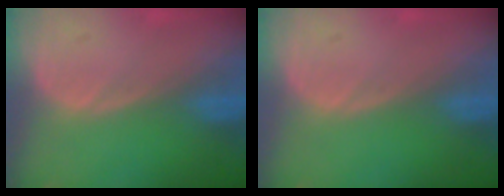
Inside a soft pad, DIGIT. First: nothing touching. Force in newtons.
{"total": 0.0}